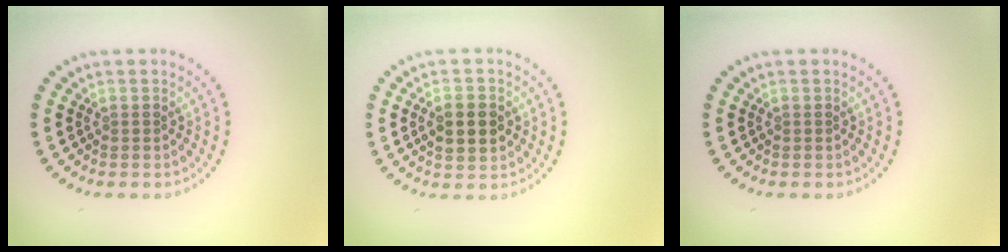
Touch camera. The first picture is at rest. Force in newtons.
{"total": 3.7, "press": 3.7, "slide": 0.2}
{"total": 0.0}